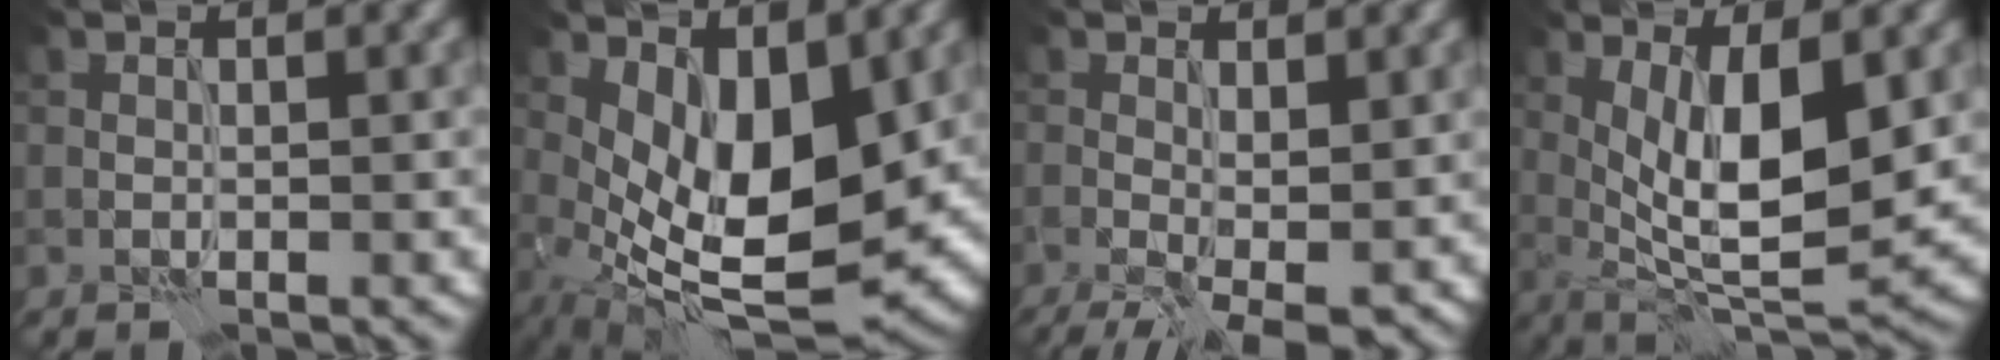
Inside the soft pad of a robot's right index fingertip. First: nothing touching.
{"total": 9.3, "force": [0.5, 4.4, 8.2], "torque": [-0.148, -0.019, 0.010]}
{"total": 5.3, "force": [-0.9, 2.1, 4.8], "torque": [-0.085, -0.010, -0.012]}
{"total": 9.3, "force": [0.9, 2.9, 8.7], "torque": [-0.142, -0.011, 0.017]}